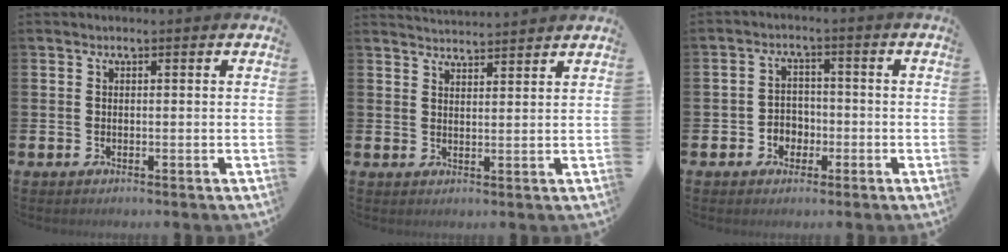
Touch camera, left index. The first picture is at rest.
{"total": 3.4, "force": [3.4, -0.1, -0.1], "torque": [0.000, -0.021, 0.061]}
{"total": 3.1, "force": [-1.4, 2.6, 0.8], "torque": [-0.016, -0.001, -0.035]}